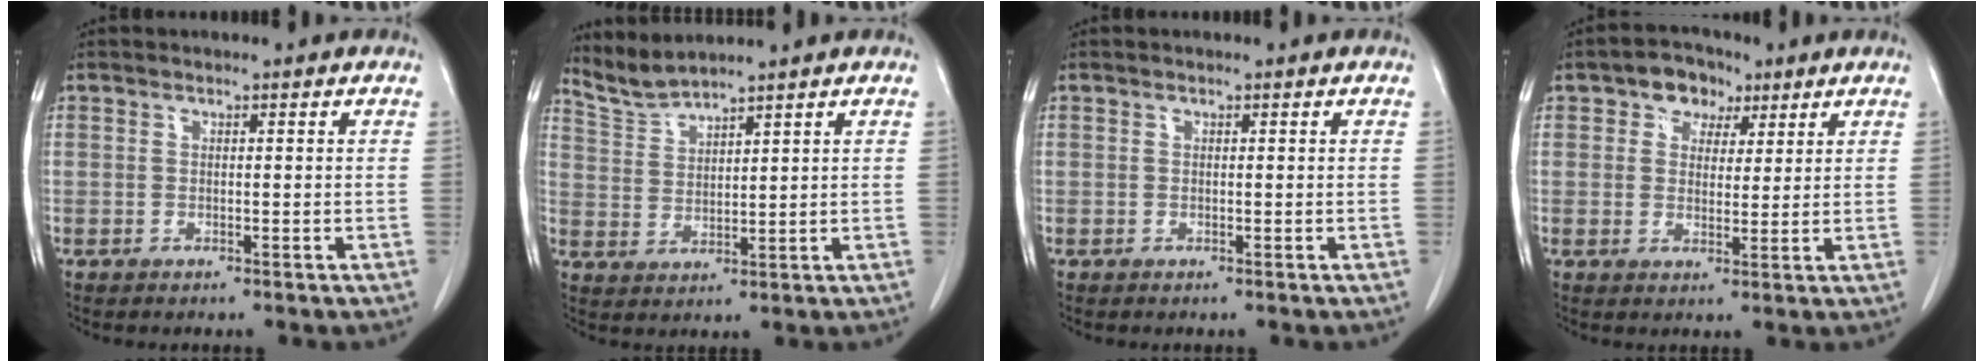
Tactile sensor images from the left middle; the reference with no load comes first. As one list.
[{"total": 4.2, "force": [4.1, -0.9, -0.1], "torque": [-0.009, -0.004, 0.094]}, {"total": 0.0}, {"total": 5.3, "force": [2.8, 3.9, 2.3], "torque": [-0.033, 0.019, 0.046]}]